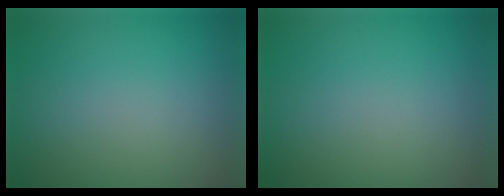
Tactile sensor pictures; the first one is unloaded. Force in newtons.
{"total": 0.0}